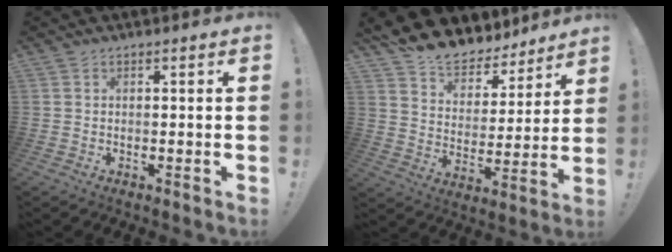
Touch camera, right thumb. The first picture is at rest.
{"total": 11.3, "force": [10.2, 4.4, 1.7], "torque": [-0.043, -0.091, 0.186]}